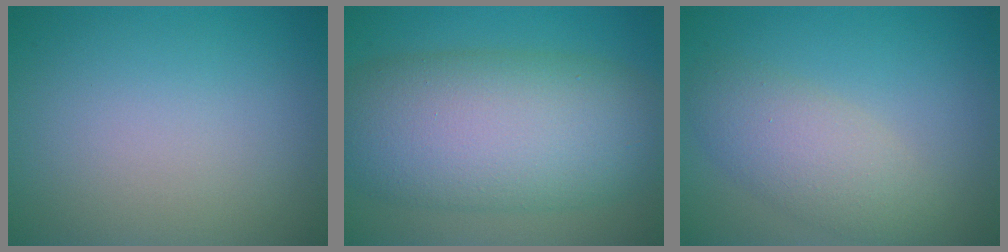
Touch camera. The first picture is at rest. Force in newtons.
{"total": 12.0, "press": 12.0, "slide": 0.3}
{"total": 4.2, "press": 4.2, "slide": 0.1}